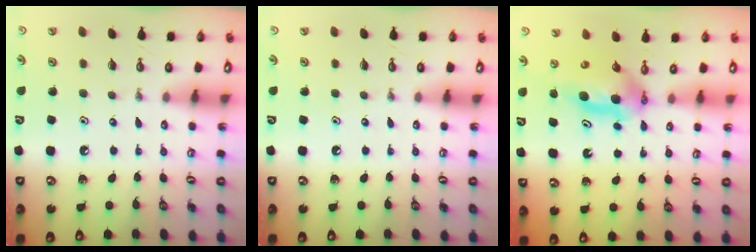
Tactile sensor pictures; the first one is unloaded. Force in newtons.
{"total": 0.0}
{"total": 5.1, "press": 5.1, "slide": 0.7}